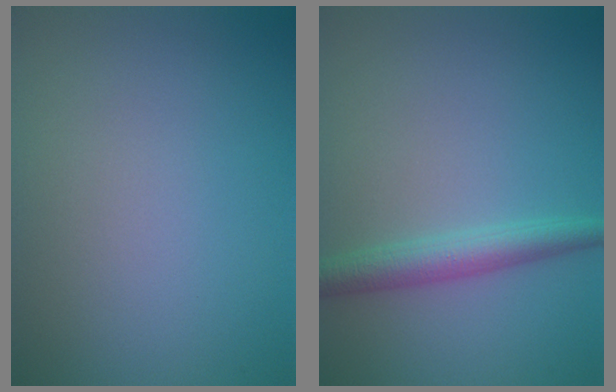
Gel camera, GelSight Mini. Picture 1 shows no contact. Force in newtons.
{"total": 3.0, "press": 3.0, "slide": 0.1}